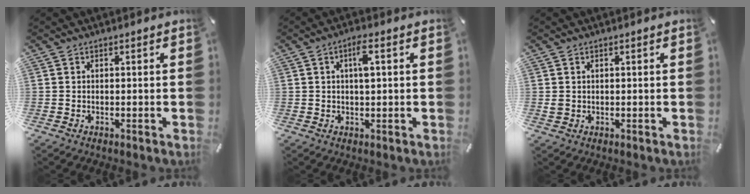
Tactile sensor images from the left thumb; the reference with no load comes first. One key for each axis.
{"total": 4.4, "fx": 1.1, "fy": 1.4, "fz": 4.0, "tx": -0.074, "ty": 0.004, "tz": 0.015}
{"total": 1.3, "fx": 0.4, "fy": 1.2, "fz": 0.4, "tx": -0.007, "ty": 0.004, "tz": 0.006}